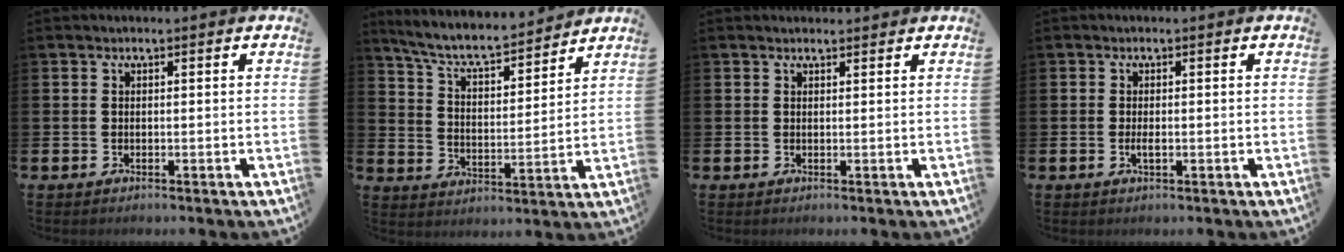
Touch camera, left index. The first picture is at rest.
{"total": 7.7, "force": [7.1, 1.4, 2.7], "torque": [-0.085, -0.050, 0.122]}
{"total": 0.8, "force": [0.8, 0.2, 0.2], "torque": [0.005, 0.000, 0.012]}
{"total": 1.0, "force": [0.0, 0.3, 1.0], "torque": [-0.019, 0.001, -0.002]}